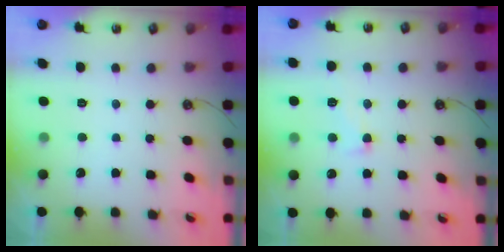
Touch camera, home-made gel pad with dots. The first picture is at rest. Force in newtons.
{"total": 2.4, "press": 1.7, "slide": 1.6}